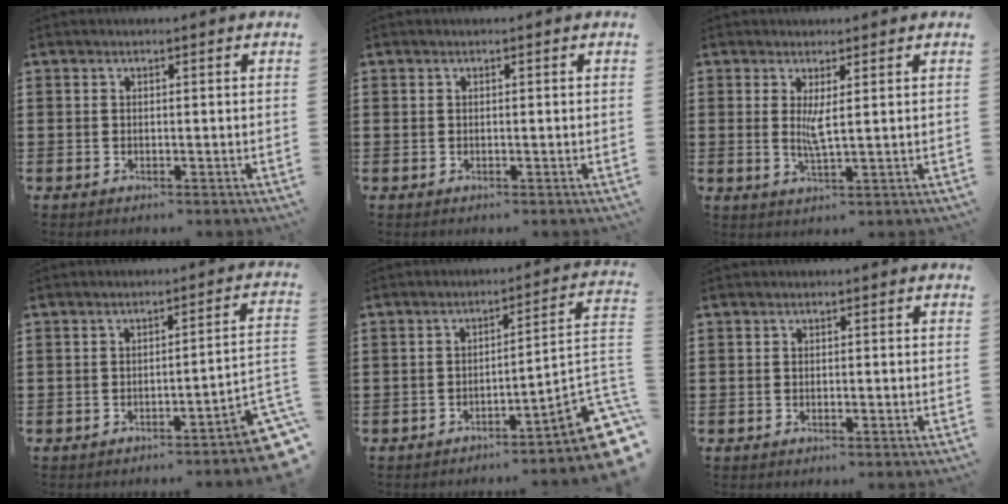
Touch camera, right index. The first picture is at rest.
{"total": 0.0}
{"total": 3.2, "force": [0.9, 0.2, 3.0], "torque": [-0.061, -0.005, 0.014]}
{"total": 4.0, "force": [-3.0, 0.1, 2.7], "torque": [-0.041, -0.019, -0.061]}
{"total": 7.1, "force": [-4.3, 1.0, 5.5], "torque": [-0.070, -0.019, -0.084]}
{"total": 0.6, "force": [-0.2, 0.2, 0.5], "torque": [-0.011, -0.003, -0.004]}